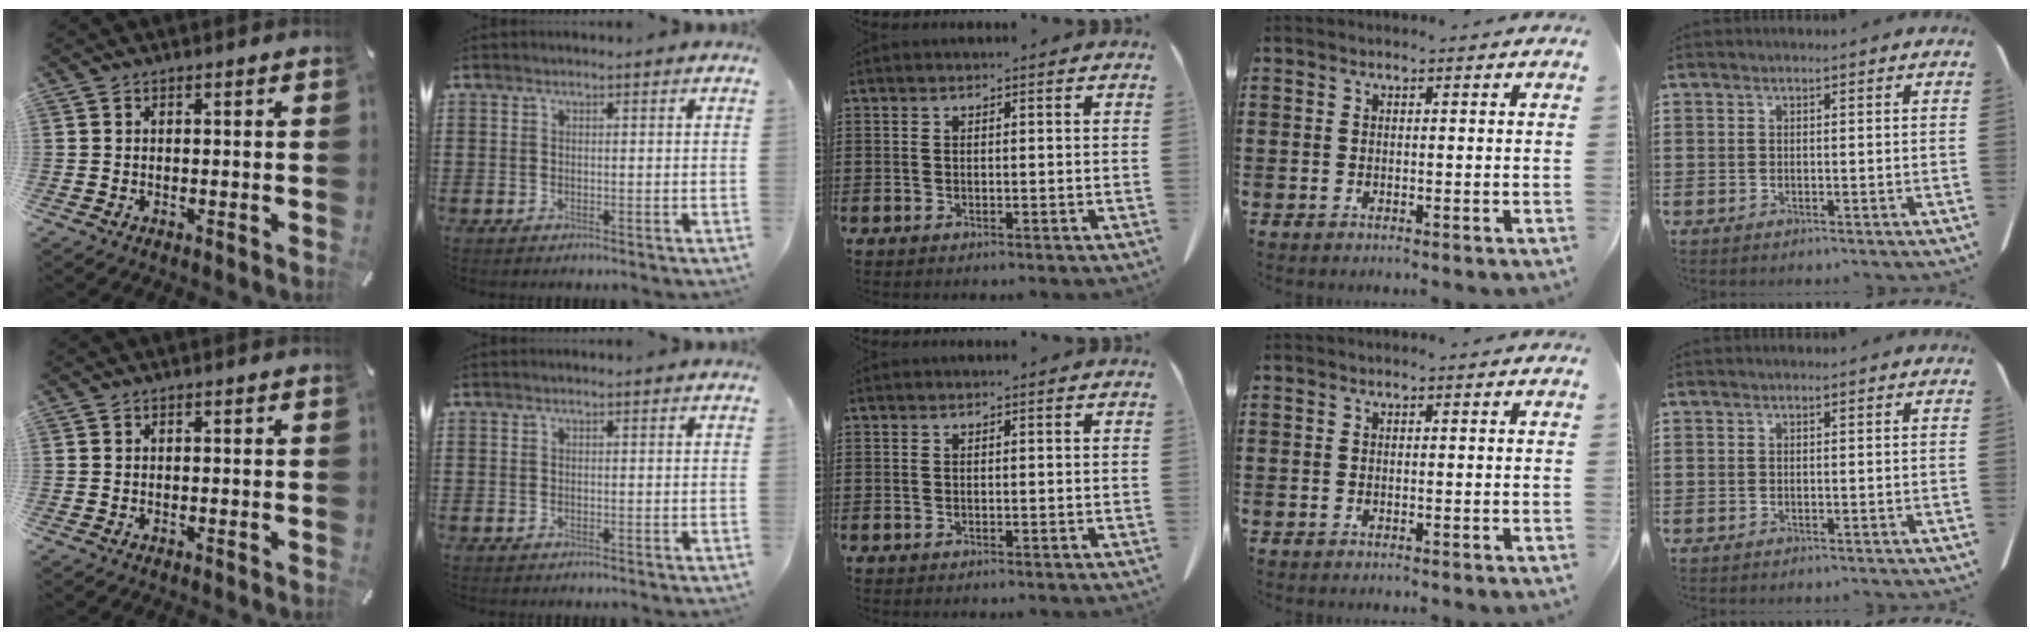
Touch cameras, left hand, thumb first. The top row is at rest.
{}